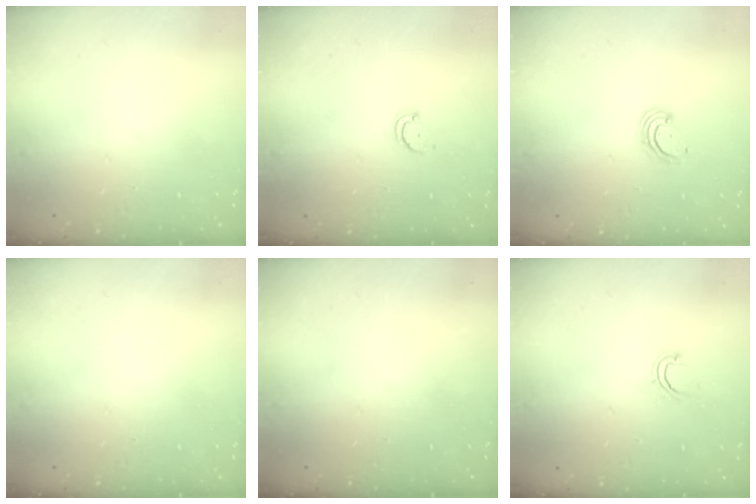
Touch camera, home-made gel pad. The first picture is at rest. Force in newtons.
{"total": 2.5, "press": 2.4, "slide": 0.4}
{"total": 2.7, "press": 2.7, "slide": 0.3}
{"total": 0.0}
{"total": 0.0}
{"total": 4.2, "press": 4.1, "slide": 0.8}